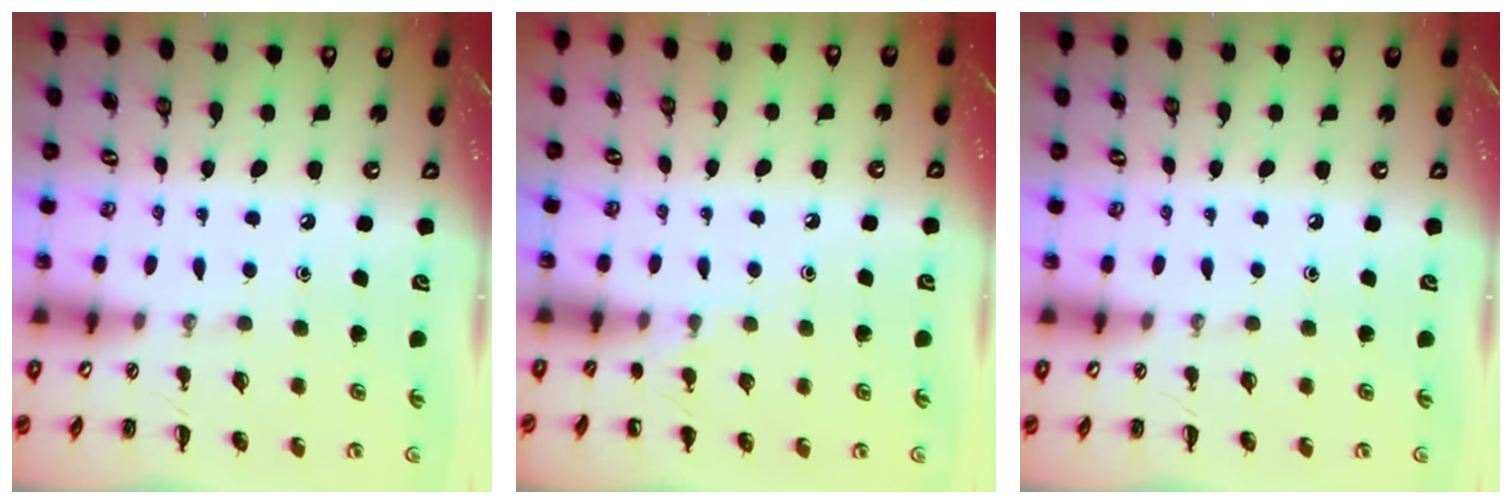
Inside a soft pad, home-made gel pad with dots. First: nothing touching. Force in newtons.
{"total": 3.8, "press": 3.6, "slide": 1.3}
{"total": 0.0}